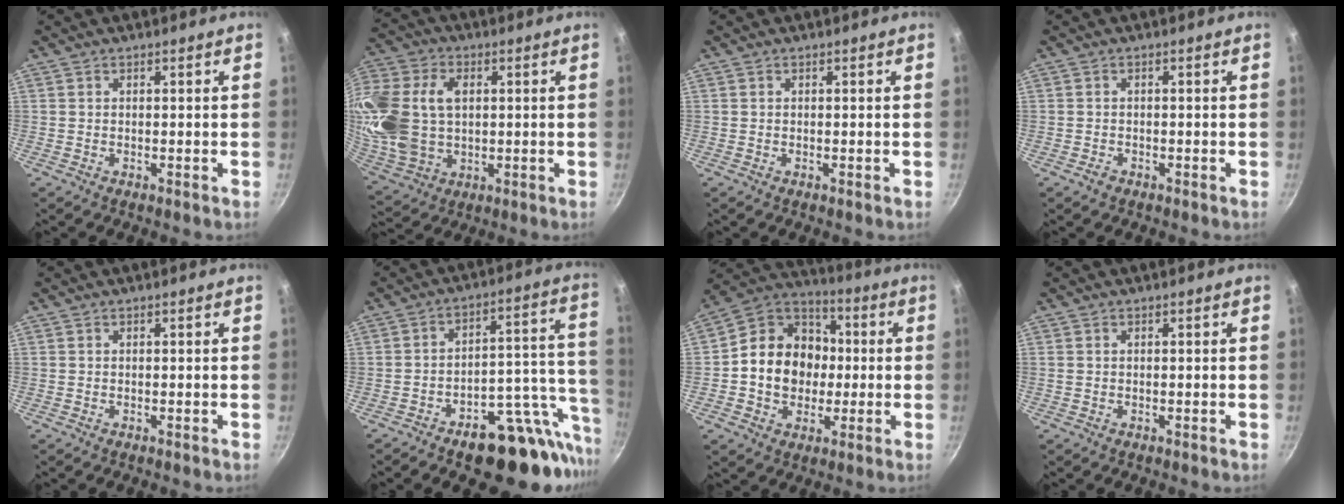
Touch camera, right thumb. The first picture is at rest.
{"total": 23.1, "force": [3.5, 16.7, 15.6], "torque": [-0.353, 0.020, 0.075]}
{"total": 0.0}
{"total": 1.3, "force": [-0.9, 0.8, 0.4], "torque": [-0.009, 0.006, -0.015]}
{"total": 0.0}
{"total": 19.8, "force": [-10.9, 9.7, 13.3], "torque": [-0.104, 0.069, -0.149]}
{"total": 16.3, "force": [-0.5, 13.7, 8.9], "torque": [-0.111, 0.030, -0.022]}
{"total": 0.0}